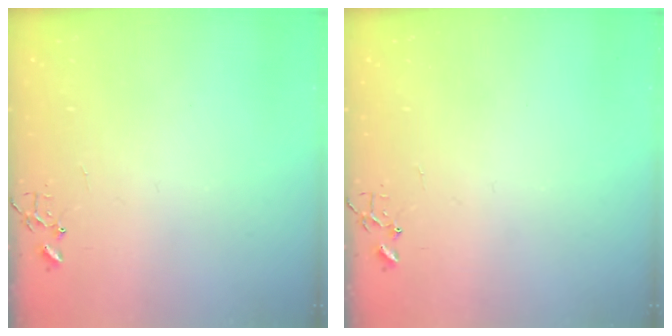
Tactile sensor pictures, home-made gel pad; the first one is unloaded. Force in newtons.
{"total": 0.0}